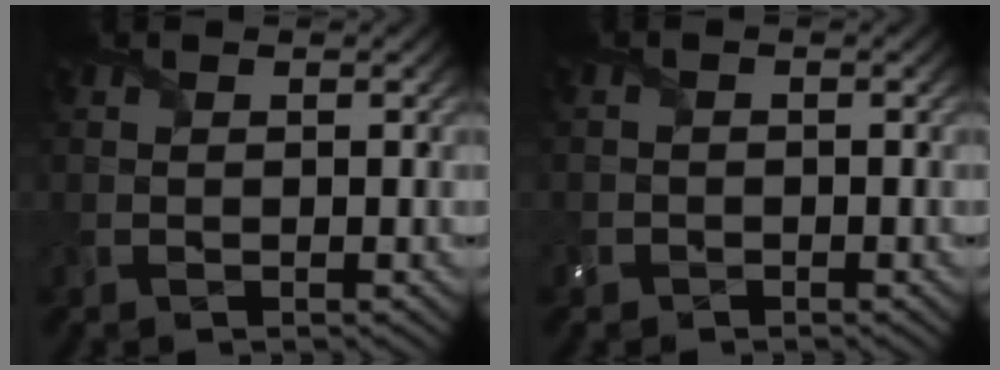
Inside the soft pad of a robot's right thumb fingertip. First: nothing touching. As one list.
[{"total": 1.6, "force": [-1.2, 1.1, -0.1], "torque": [0.006, -0.004, -0.025]}]